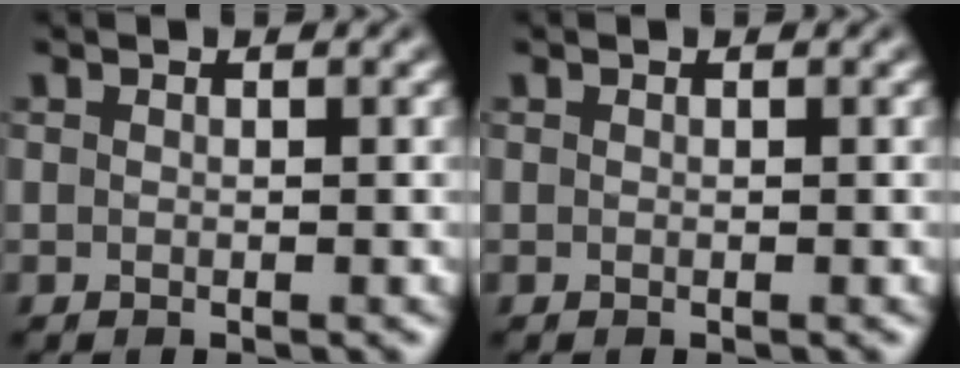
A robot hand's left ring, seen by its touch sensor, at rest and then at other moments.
{"total": 0.0}